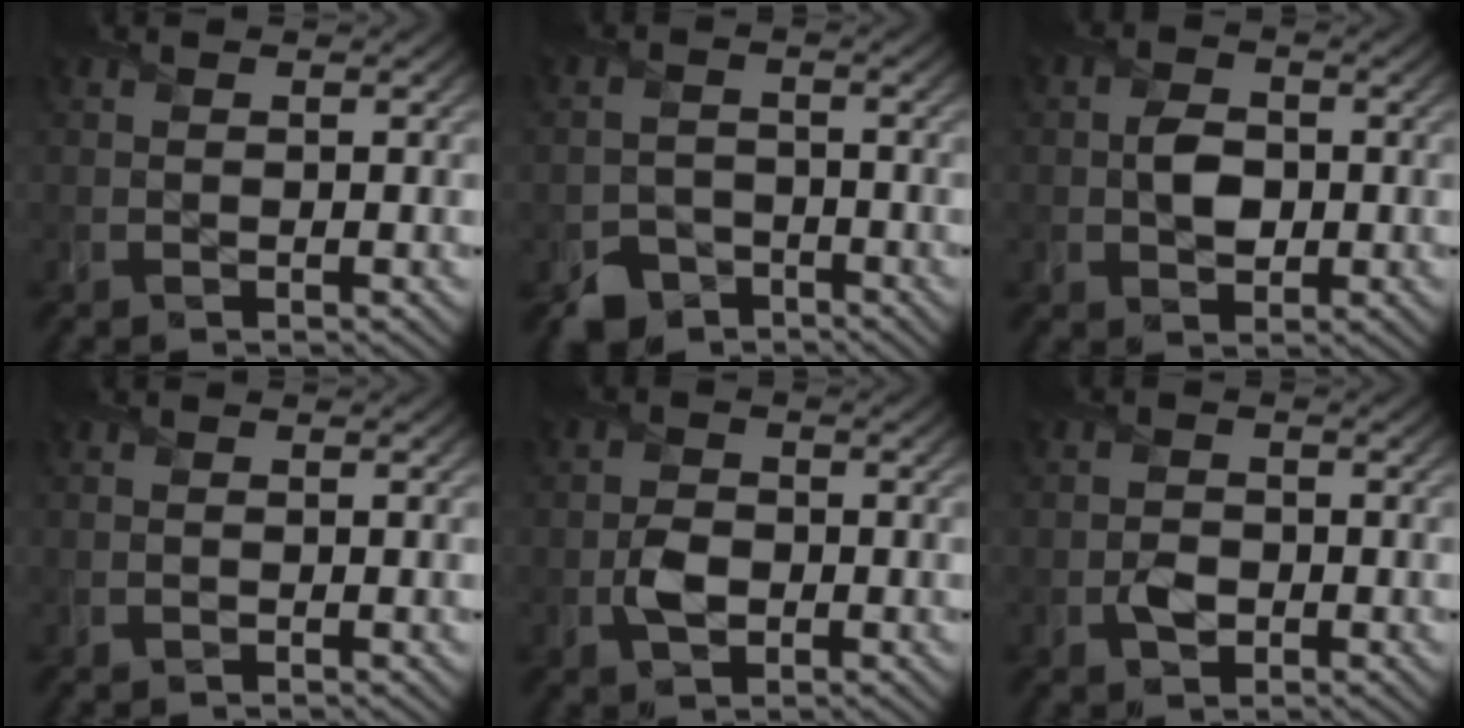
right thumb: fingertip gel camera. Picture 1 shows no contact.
{"total": 4.0, "force": [-3.0, 2.5, 0.7], "torque": [-0.007, -0.004, -0.059]}
{"total": 3.5, "force": [-0.3, 2.8, 2.2], "torque": [-0.045, -0.004, -0.009]}
{"total": 0.0}
{"total": 2.9, "force": [-0.8, 2.1, 1.8], "torque": [-0.034, -0.003, -0.019]}
{"total": 2.0, "force": [-0.8, 1.6, 1.0], "torque": [-0.018, -0.004, -0.018]}